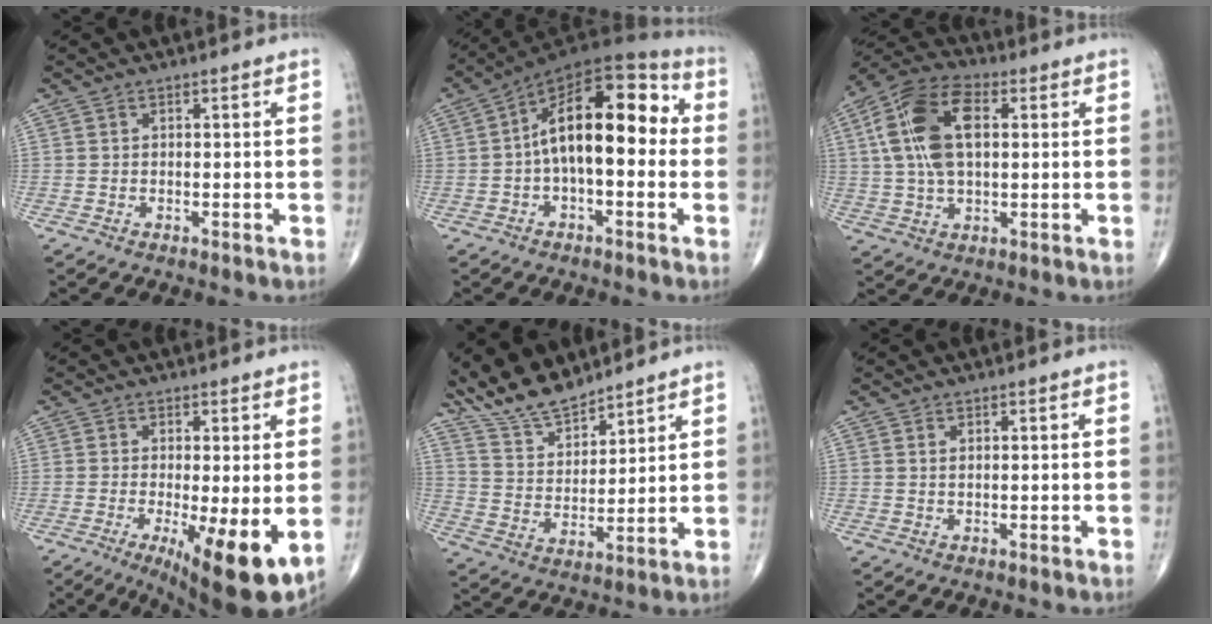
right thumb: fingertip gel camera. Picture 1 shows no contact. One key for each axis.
{"total": 17.2, "fx": 0.9, "fy": 8.4, "fz": 14.9, "tx": -0.209, "ty": 0.047, "tz": 0.001}
{"total": 15.2, "fx": 3.0, "fy": 8.0, "fz": 12.6, "tx": -0.252, "ty": 0.021, "tz": 0.053}
{"total": 12.0, "fx": -3.1, "fy": 3.1, "fz": 11.1, "tx": -0.168, "ty": -0.028, "tz": -0.040}
{"total": 10.5, "fx": 9.5, "fy": 3.2, "fz": 3.3, "tx": -0.049, "ty": -0.050, "tz": 0.187}
{"total": 0.7, "fx": 0.3, "fy": 0.2, "fz": 0.5, "tx": -0.010, "ty": 0.001, "tz": 0.007}